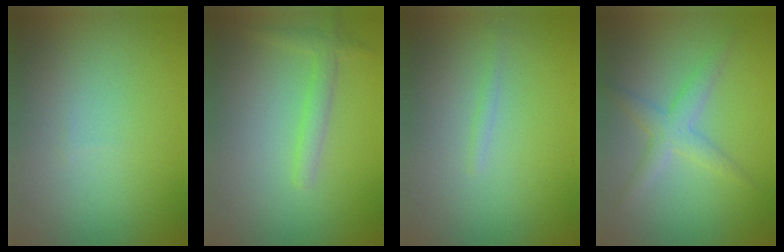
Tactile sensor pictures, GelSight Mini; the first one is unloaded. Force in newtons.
{"total": 1.9, "press": 1.9, "slide": 0.1}
{"total": 0.6, "press": 0.6, "slide": 0.0}
{"total": 2.8, "press": 2.8, "slide": 0.0}